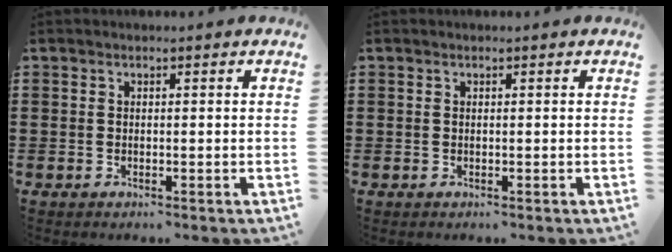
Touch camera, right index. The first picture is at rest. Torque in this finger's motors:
{"motor_torque": [0.05, 0.84, -0.01, 0.01]}